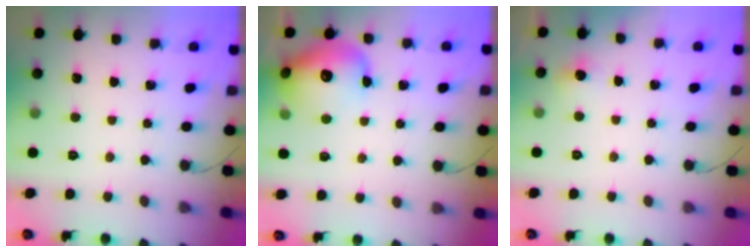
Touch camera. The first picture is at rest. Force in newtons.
{"total": 17.7, "press": 17.6, "slide": 2.0}
{"total": 4.5, "press": 4.1, "slide": 1.8}